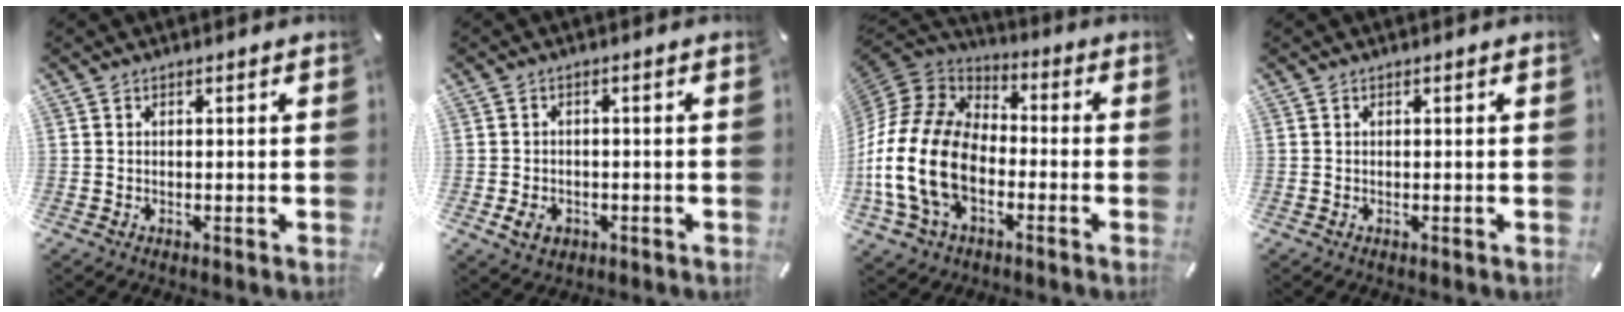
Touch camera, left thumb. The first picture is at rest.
{"total": 3.9, "force": [-1.5, 3.1, 1.9], "torque": [-0.030, 0.001, -0.029]}
{"total": 20.2, "force": [-7.3, 13.4, 13.2], "torque": [-0.294, 0.026, -0.130]}
{"total": 0.0}